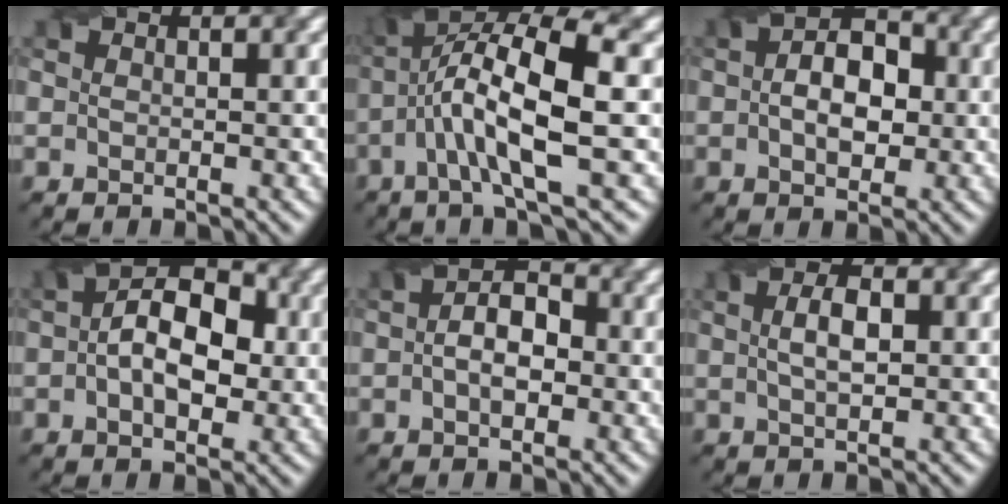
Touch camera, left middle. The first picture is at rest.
{"total": 8.5, "force": [-1.0, 2.1, 8.2], "torque": [-0.147, 0.022, -0.007]}
{"total": 4.7, "force": [-0.6, 3.3, 3.3], "torque": [-0.040, 0.010, -0.001]}
{"total": 6.7, "force": [-0.3, 4.2, 5.2], "torque": [-0.064, 0.019, 0.001]}
{"total": 3.7, "force": [-0.8, 2.5, 2.6], "torque": [-0.025, 0.009, -0.006]}
{"total": 1.9, "force": [-0.3, 0.9, 1.6], "torque": [-0.030, 0.005, 0.012]}